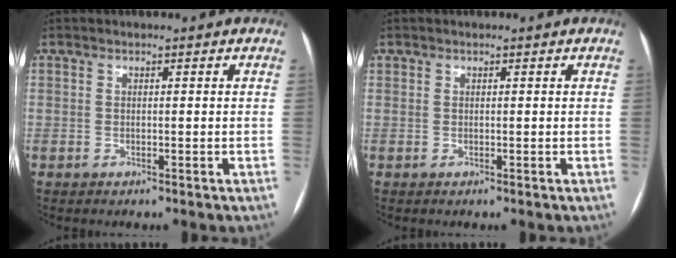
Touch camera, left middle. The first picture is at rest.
{"total": 0.0}